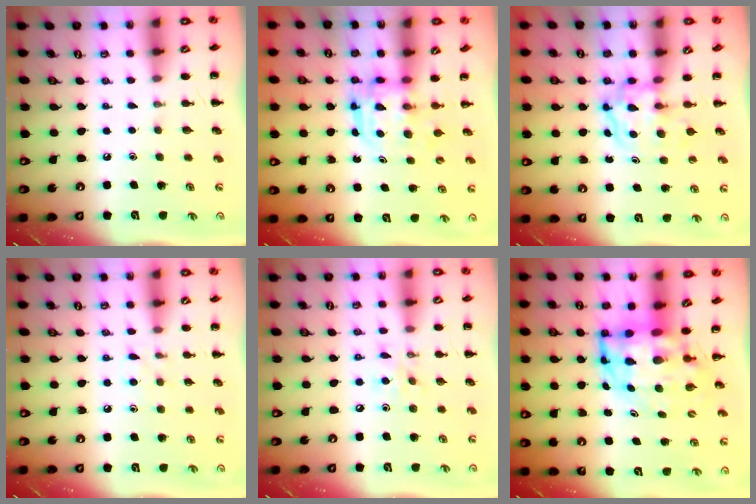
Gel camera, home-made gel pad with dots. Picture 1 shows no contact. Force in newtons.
{"total": 3.1, "press": 3.1, "slide": 0.2}
{"total": 3.7, "press": 3.7, "slide": 0.5}
{"total": 5.3, "press": 4.9, "slide": 2.0}
{"total": 5.6, "press": 5.5, "slide": 0.7}
{"total": 7.4, "press": 7.1, "slide": 2.1}